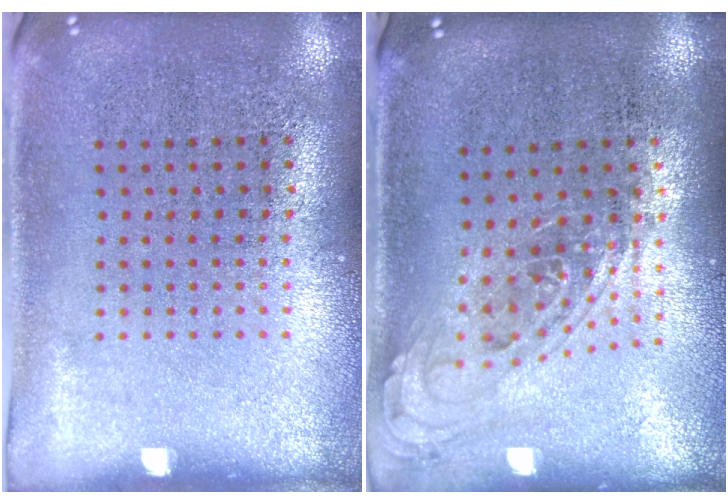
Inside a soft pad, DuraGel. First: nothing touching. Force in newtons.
{"total": 0.9, "press": 0.9, "slide": 0.3}